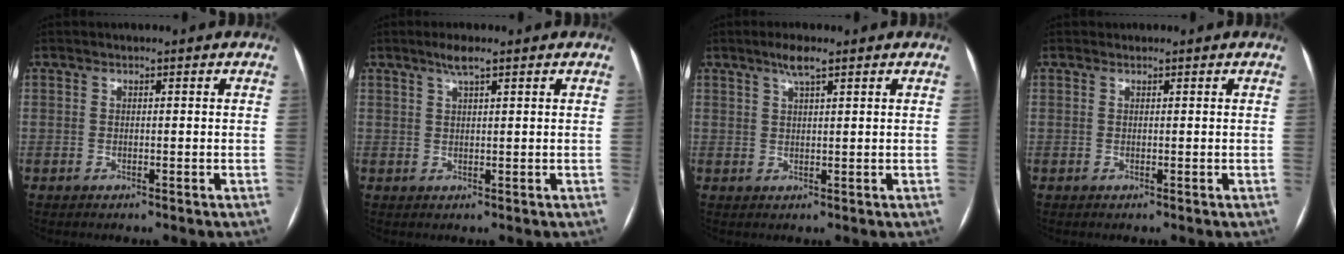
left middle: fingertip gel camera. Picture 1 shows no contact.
{"total": 2.5, "force": [1.7, 0.1, 1.8], "torque": [-0.042, 0.004, 0.033]}
{"total": 3.0, "force": [2.0, 0.2, 2.2], "torque": [-0.048, 0.004, 0.038]}
{"total": 0.0}